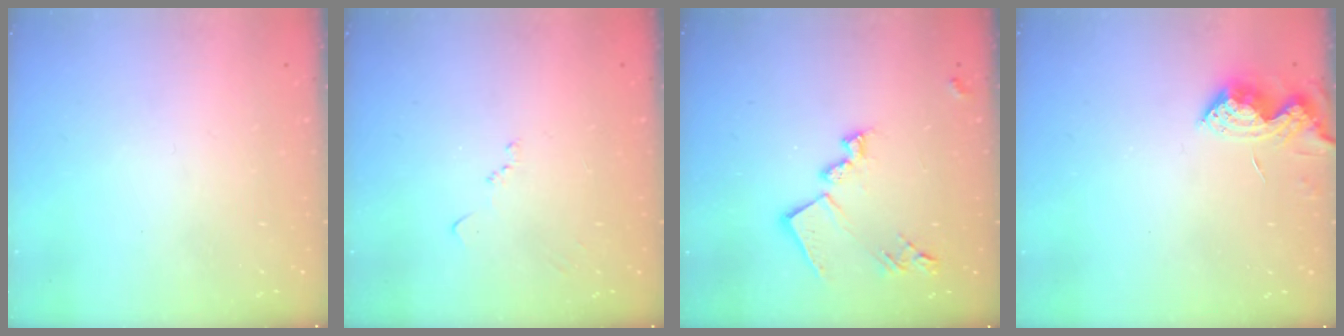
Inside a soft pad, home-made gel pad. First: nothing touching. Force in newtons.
{"total": 6.6, "press": 6.5, "slide": 0.8}
{"total": 15.3, "press": 15.2, "slide": 0.8}
{"total": 7.9, "press": 7.9, "slide": 0.8}